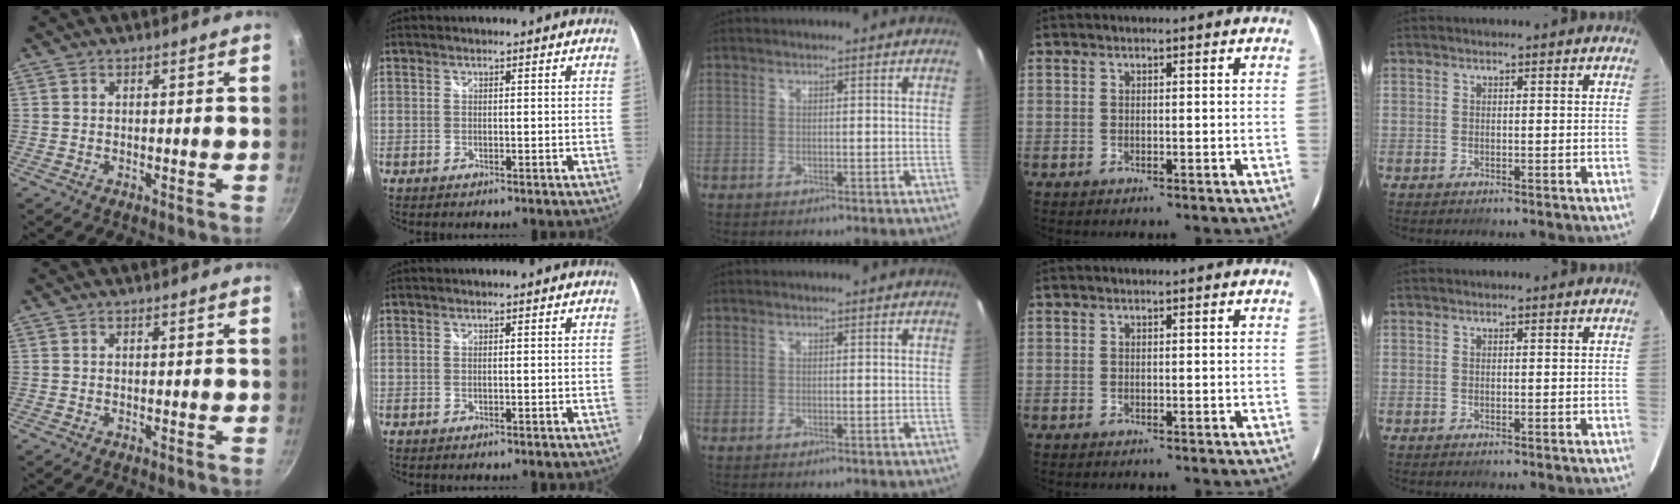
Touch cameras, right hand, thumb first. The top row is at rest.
{}